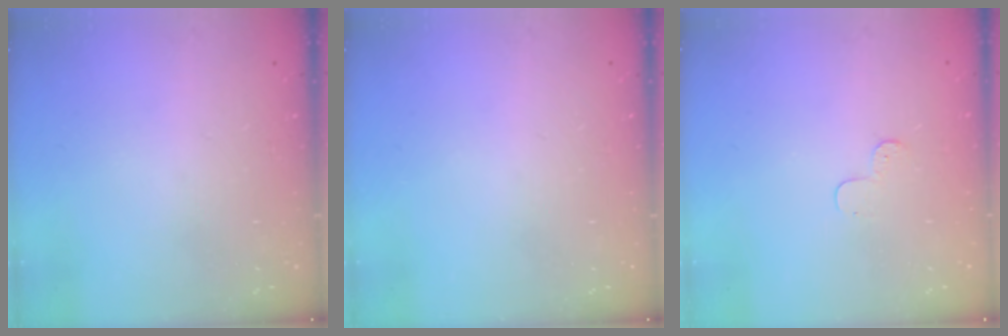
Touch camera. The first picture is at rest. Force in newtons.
{"total": 0.0}
{"total": 3.5, "press": 3.5, "slide": 0.4}